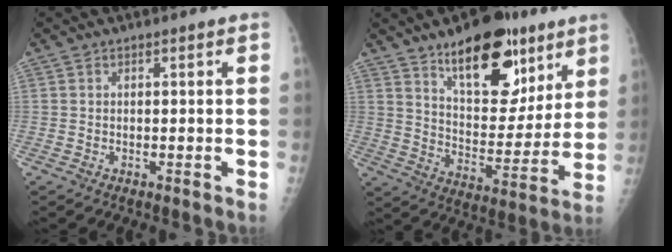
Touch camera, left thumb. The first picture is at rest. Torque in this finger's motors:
{"motor_torque": [0.46, 0.59, 0.13, -0.04, 0.14]}